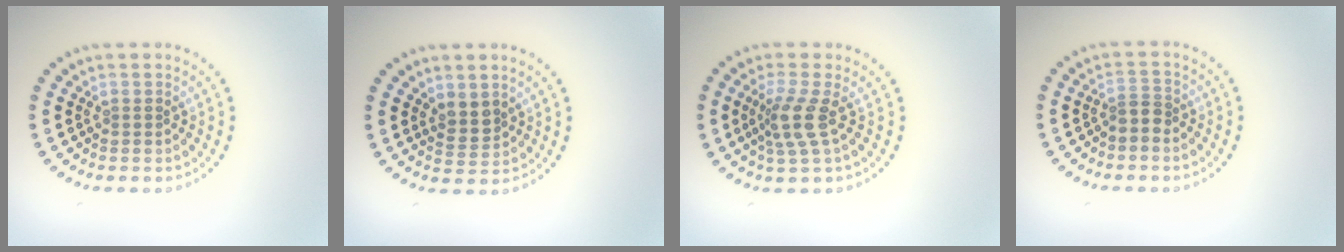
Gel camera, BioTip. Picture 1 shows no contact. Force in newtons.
{"total": 2.0, "press": 1.8, "slide": 0.9}
{"total": 2.8, "press": 2.1, "slide": 1.9}
{"total": 1.8, "press": 1.3, "slide": 1.2}